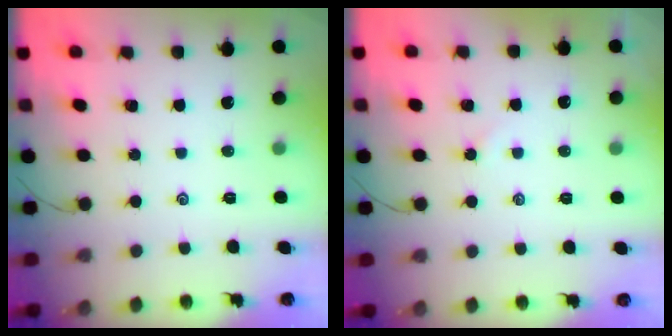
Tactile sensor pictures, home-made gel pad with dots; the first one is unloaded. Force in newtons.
{"total": 1.3, "press": 1.3, "slide": 0.3}